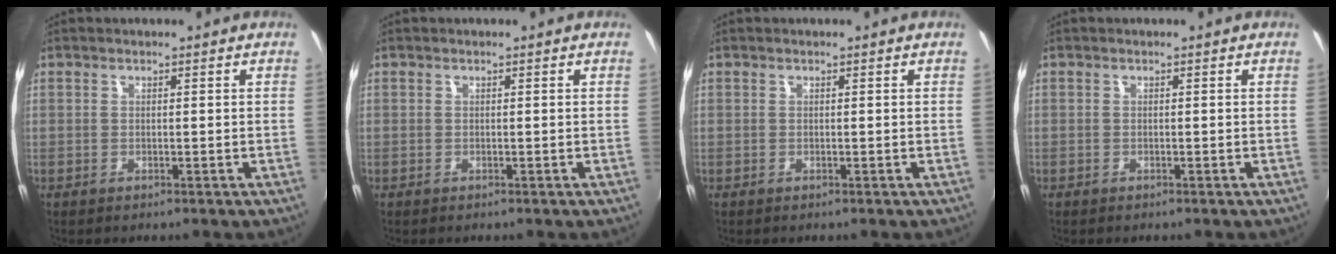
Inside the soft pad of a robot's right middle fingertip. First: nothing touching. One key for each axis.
{"total": 0.0}
{"total": 0.0}
{"total": 0.0}